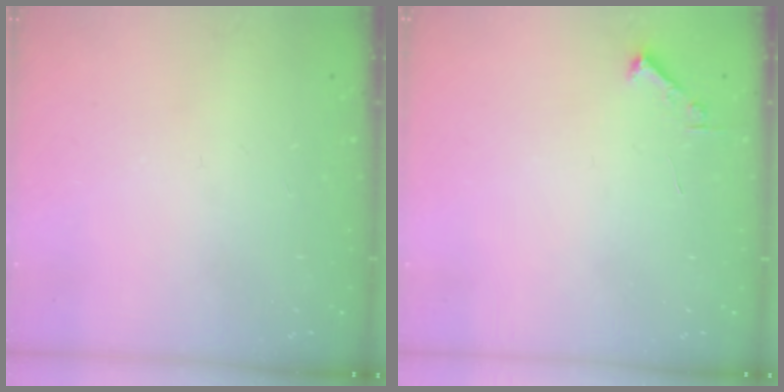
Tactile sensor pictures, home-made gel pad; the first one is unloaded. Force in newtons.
{"total": 1.7, "press": 1.7, "slide": 0.2}